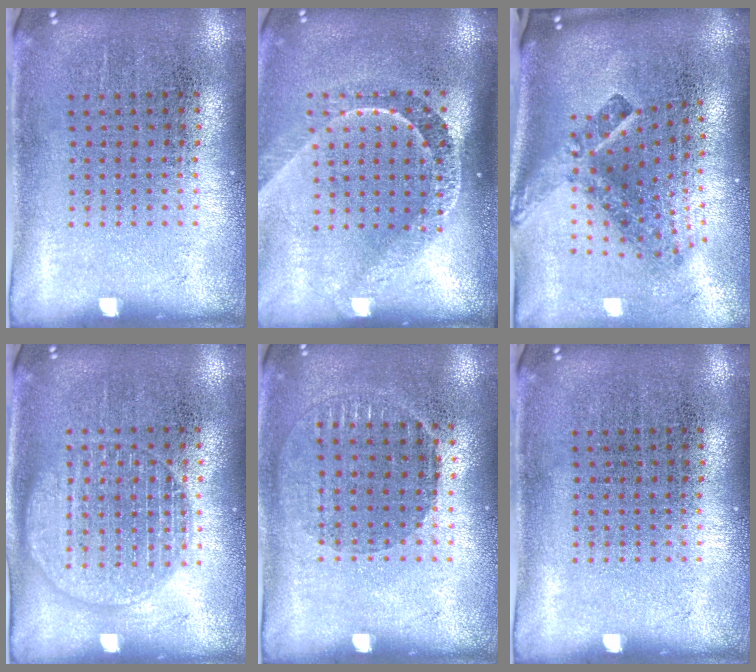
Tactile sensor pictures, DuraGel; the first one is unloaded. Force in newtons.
{"total": 2.1, "press": 1.5, "slide": 1.5}
{"total": 2.8, "press": 1.7, "slide": 2.2}
{"total": 1.6, "press": 1.6, "slide": 0.1}
{"total": 0.9, "press": 0.8, "slide": 0.3}
{"total": 0.0}